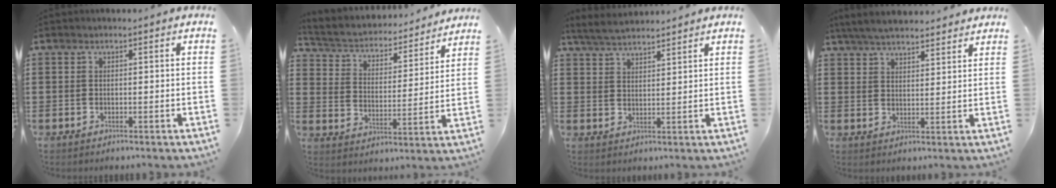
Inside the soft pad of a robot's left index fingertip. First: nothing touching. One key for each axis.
{"total": 3.3, "fx": 3.2, "fy": 0.8, "fz": 0.7, "tx": -0.034, "ty": -0.028, "tz": 0.045}
{"total": 4.1, "fx": 3.8, "fy": 0.5, "fz": 1.3, "tx": -0.038, "ty": -0.008, "tz": 0.071}
{"total": 5.0, "fx": 4.8, "fy": 0.6, "fz": 1.5, "tx": -0.043, "ty": -0.010, "tz": 0.089}